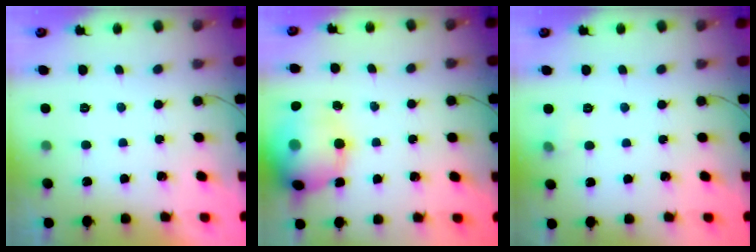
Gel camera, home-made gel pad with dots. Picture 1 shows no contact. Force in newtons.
{"total": 17.3, "press": 17.1, "slide": 2.4}
{"total": 3.4, "press": 3.2, "slide": 1.0}